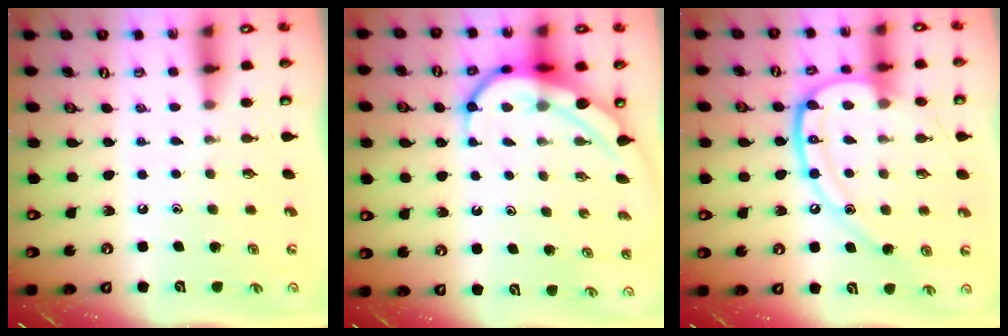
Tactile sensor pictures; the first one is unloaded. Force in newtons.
{"total": 8.4, "press": 8.3, "slide": 0.5}
{"total": 15.1, "press": 15.0, "slide": 1.5}